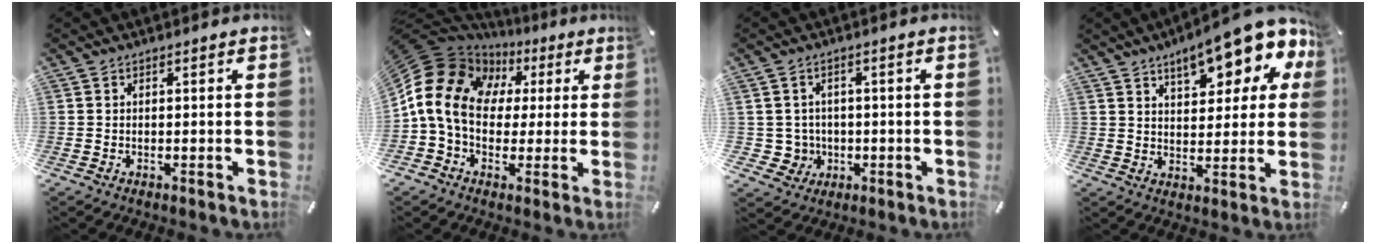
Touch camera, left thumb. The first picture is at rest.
{"total": 15.7, "force": [1.3, 13.1, 8.5], "torque": [-0.196, 0.001, 0.023]}
{"total": 5.3, "force": [-0.3, 5.2, 0.4], "torque": [-0.018, 0.005, -0.003]}
{"total": 14.5, "force": [9.2, 6.3, 9.2], "torque": [-0.121, -0.048, 0.152]}